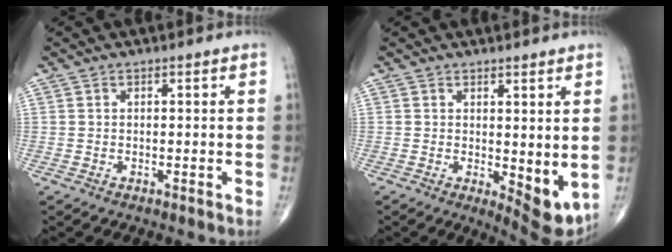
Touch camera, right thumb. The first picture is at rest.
{"total": 6.8, "force": [0.2, 2.7, 6.3], "torque": [-0.072, -0.019, 0.011]}